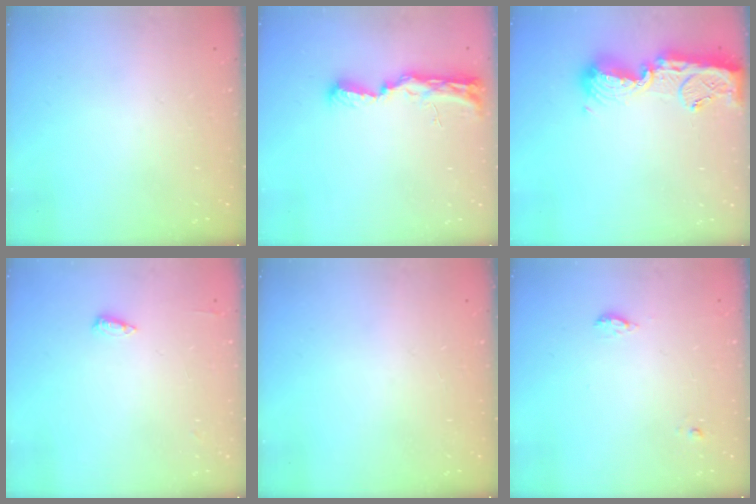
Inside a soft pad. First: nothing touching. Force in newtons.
{"total": 11.3, "press": 10.0, "slide": 5.1}
{"total": 14.6, "press": 14.5, "slide": 1.4}
{"total": 4.5, "press": 4.4, "slide": 1.0}
{"total": 0.0}
{"total": 5.3, "press": 5.0, "slide": 1.7}